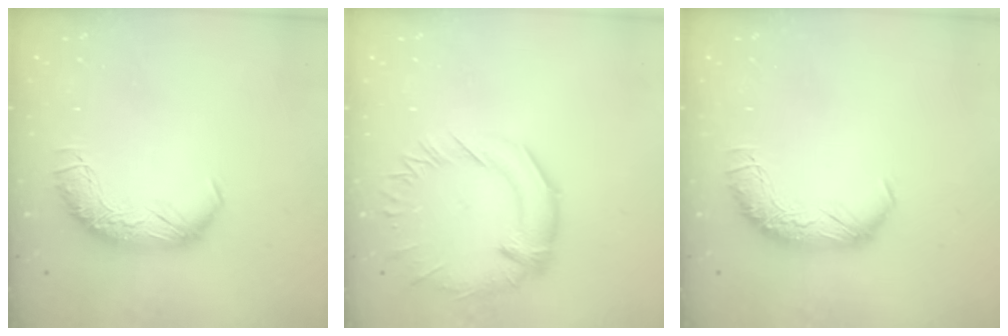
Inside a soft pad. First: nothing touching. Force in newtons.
{"total": 2.1, "press": 1.6, "slide": 1.4}
{"total": 0.0}